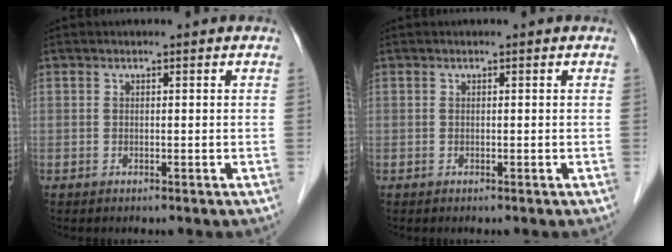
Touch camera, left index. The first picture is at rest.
{"total": 0.0}